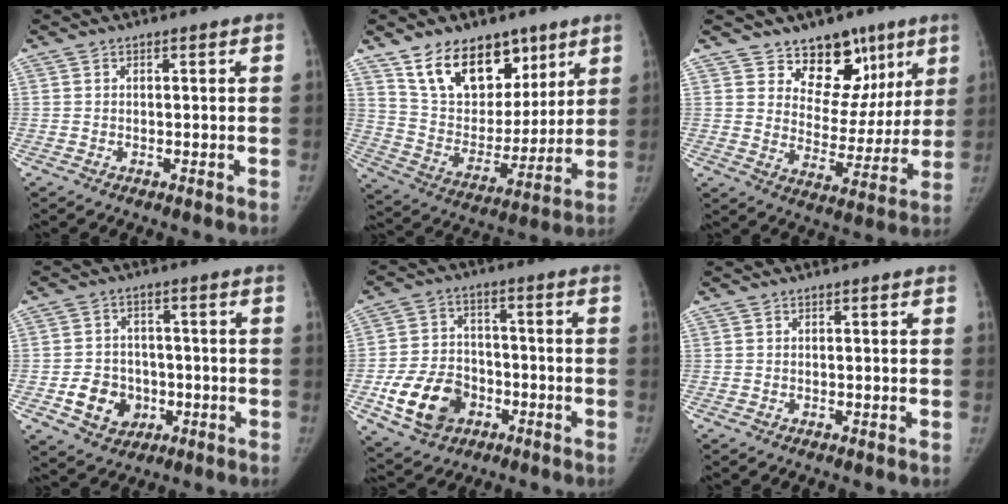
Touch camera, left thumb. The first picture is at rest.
{"total": 18.8, "force": [11.6, 11.5, 9.2], "torque": [-0.100, -0.059, 0.210]}
{"total": 14.0, "force": [8.9, 9.3, 5.4], "torque": [-0.004, -0.039, 0.137]}
{"total": 8.5, "force": [-2.3, 7.3, 3.8], "torque": [-0.035, 0.012, -0.031]}
{"total": 13.0, "force": [-4.9, 9.7, 7.1], "torque": [-0.105, 0.021, -0.080]}
{"total": 0.0}